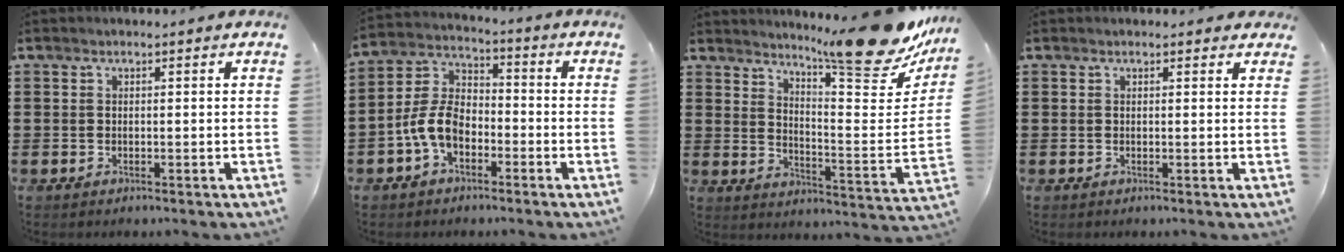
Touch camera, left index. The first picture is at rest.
{"total": 7.6, "force": [-3.7, 4.4, 4.9], "torque": [-0.129, 0.005, -0.080]}
{"total": 13.2, "force": [11.1, 1.2, 7.0], "torque": [-0.098, -0.085, 0.180]}
{"total": 0.8, "force": [0.7, 0.4, 0.3], "torque": [0.001, 0.000, 0.011]}